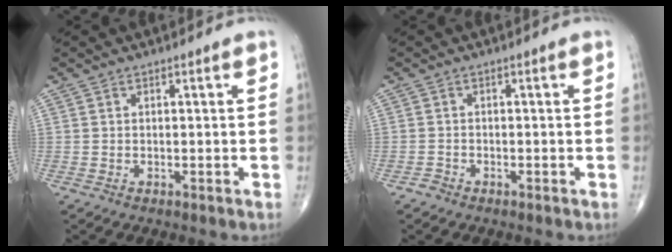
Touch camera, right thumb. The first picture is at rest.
{"total": 1.0, "force": [-0.8, 0.6, 0.0], "torque": [0.000, 0.001, -0.022]}